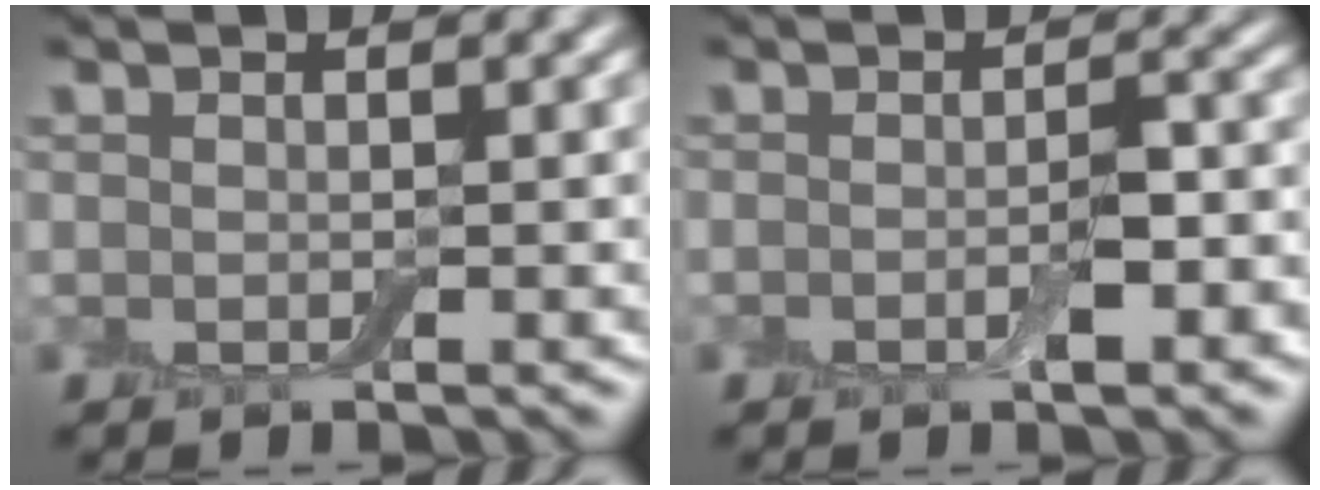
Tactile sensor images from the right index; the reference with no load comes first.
{"total": 2.6, "force": [-0.9, 0.8, 2.3], "torque": [-0.042, 0.000, -0.018]}